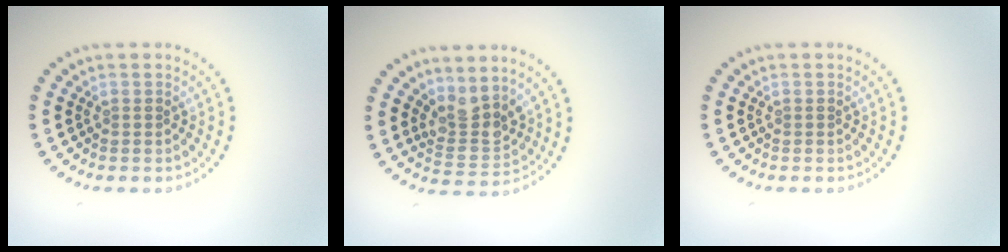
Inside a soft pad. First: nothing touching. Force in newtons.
{"total": 3.0, "press": 2.5, "slide": 1.7}
{"total": 0.0}